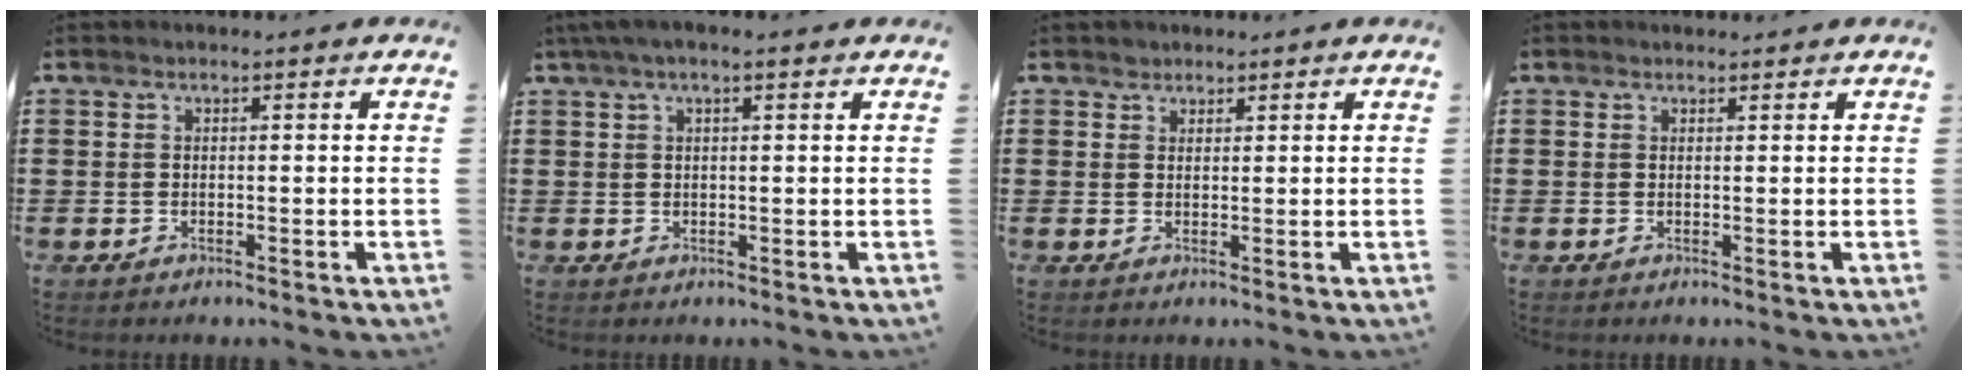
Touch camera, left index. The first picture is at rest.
{"total": 2.2, "force": [1.1, 0.3, 1.9], "torque": [-0.037, 0.002, 0.018]}
{"total": 1.5, "force": [1.2, 0.9, 0.0], "torque": [-0.003, 0.003, 0.024]}
{"total": 0.7, "force": [0.6, 0.4, 0.1], "torque": [-0.003, 0.002, 0.012]}